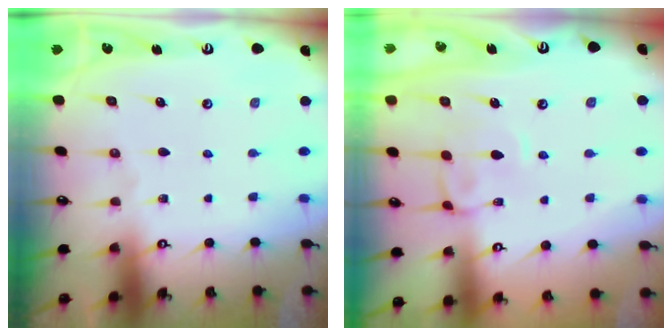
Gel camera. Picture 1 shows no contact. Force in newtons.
{"total": 0.9, "press": 0.5, "slide": 0.7}